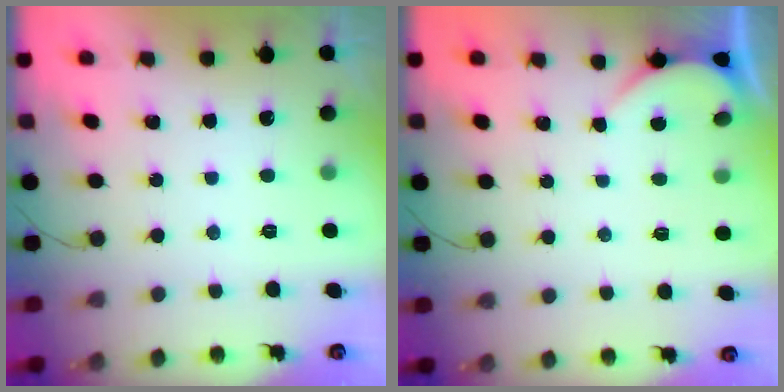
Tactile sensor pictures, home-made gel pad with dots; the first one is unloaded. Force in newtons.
{"total": 2.7, "press": 2.7, "slide": 0.3}